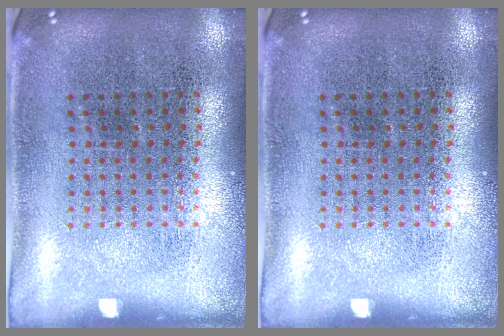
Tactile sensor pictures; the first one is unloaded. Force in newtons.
{"total": 0.0}